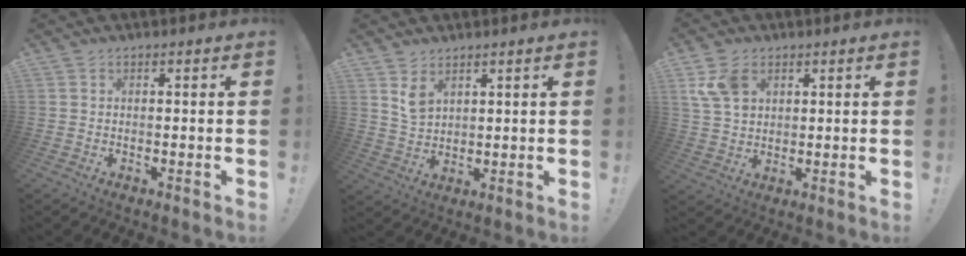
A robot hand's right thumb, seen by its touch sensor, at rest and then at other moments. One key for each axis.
{"total": 4.8, "fx": 3.1, "fy": 2.8, "fz": 2.4, "tx": -0.033, "ty": -0.019, "tz": 0.058}
{"total": 8.3, "fx": 3.4, "fy": 5.7, "fz": 4.8, "tx": -0.097, "ty": -0.004, "tz": 0.068}